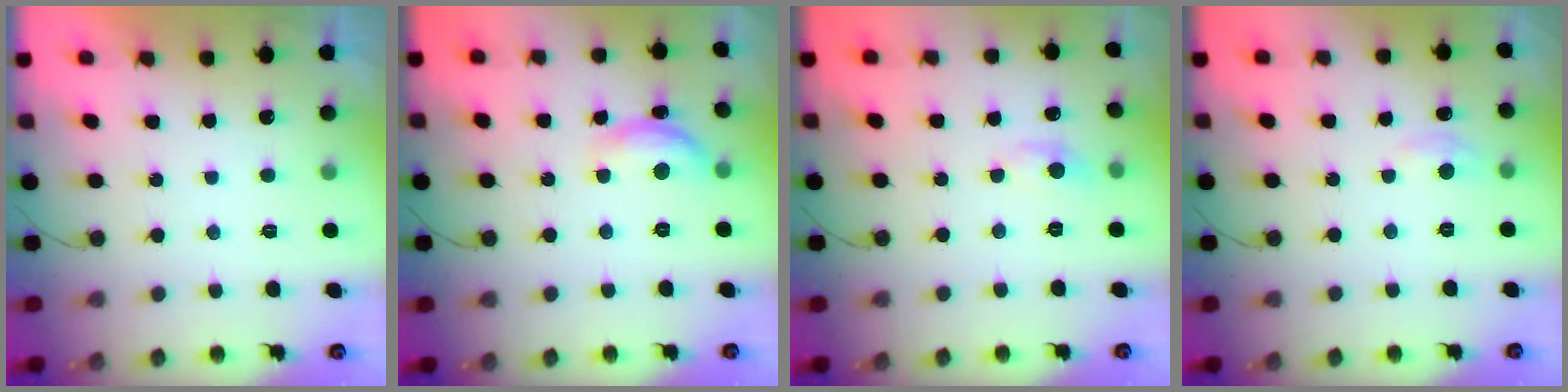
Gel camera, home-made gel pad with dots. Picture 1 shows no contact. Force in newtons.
{"total": 10.3, "press": 10.3, "slide": 0.5}
{"total": 4.4, "press": 4.4, "slide": 0.5}
{"total": 3.1, "press": 3.0, "slide": 0.4}